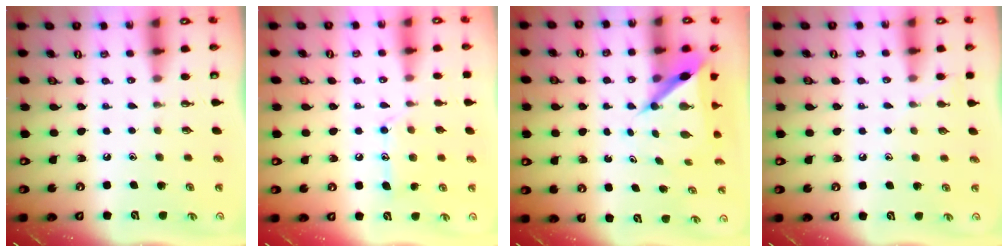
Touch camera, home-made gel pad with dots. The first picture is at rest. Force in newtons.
{"total": 12.1, "press": 12.1, "slide": 0.8}
{"total": 7.1, "press": 7.1, "slide": 0.6}
{"total": 5.2, "press": 5.2, "slide": 0.5}